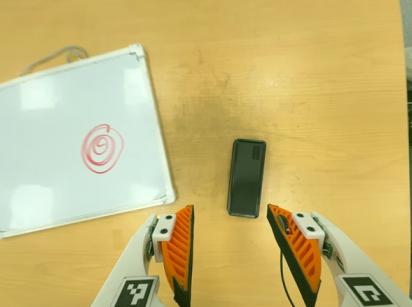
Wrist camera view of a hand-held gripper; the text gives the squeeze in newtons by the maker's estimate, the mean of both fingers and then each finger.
{"total": 0.0}